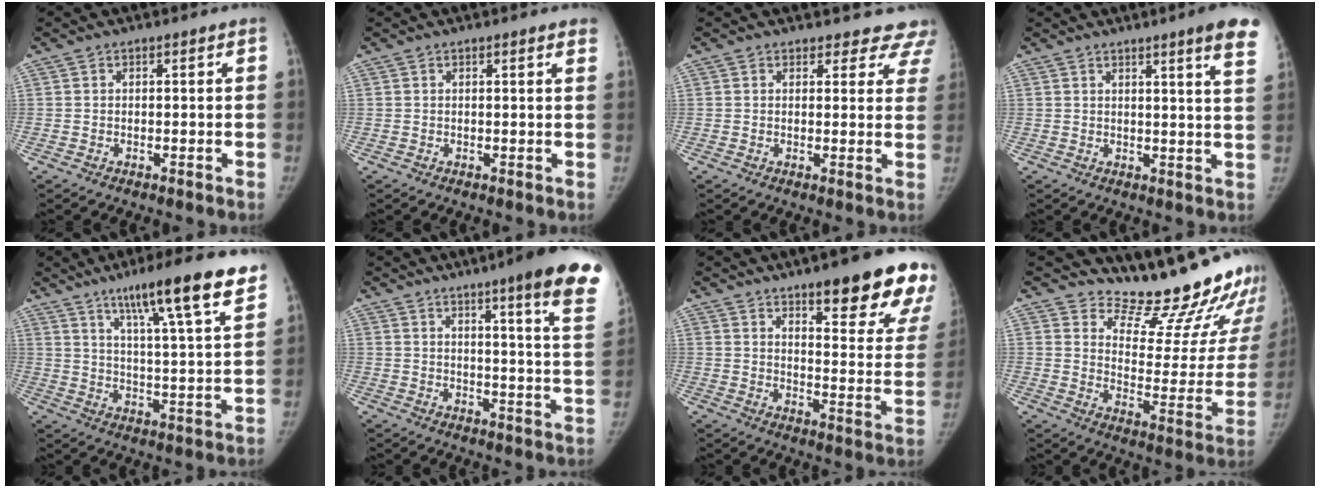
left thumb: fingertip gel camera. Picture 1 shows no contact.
{"total": 2.1, "force": [1.6, 0.3, 1.3], "torque": [-0.011, 0.000, 0.011]}
{"total": 8.4, "force": [7.5, 3.7, -0.2], "torque": [0.063, -0.036, 0.048]}
{"total": 8.7, "force": [5.9, 0.1, 6.5], "torque": [-0.070, -0.026, 0.055]}
{"total": 18.1, "force": [11.8, 1.9, 13.6], "torque": [-0.187, -0.047, 0.174]}
{"total": 18.2, "force": [11.7, 1.4, 13.8], "torque": [-0.156, -0.062, 0.132]}
{"total": 21.5, "force": [13.7, 5.2, 15.7], "torque": [-0.167, -0.067, 0.178]}
{"total": 21.7, "force": [19.6, 5.5, 7.6], "torque": [-0.052, -0.179, 0.250]}